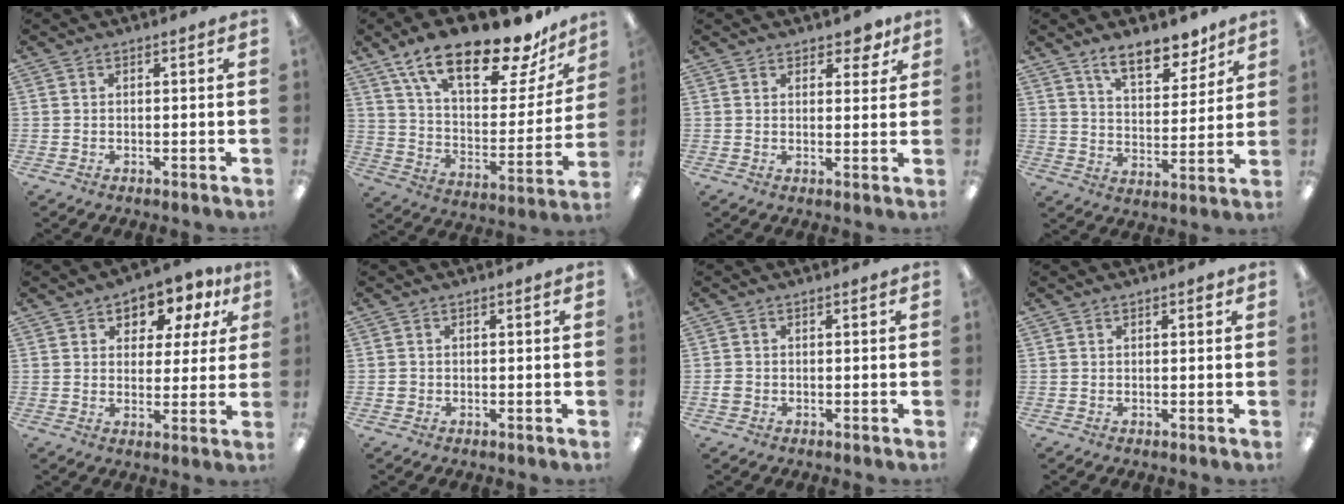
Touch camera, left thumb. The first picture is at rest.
{"total": 23.8, "force": [17.7, 7.8, 13.8], "torque": [-0.224, -0.110, 0.299]}
{"total": 4.5, "force": [3.3, 2.3, 1.9], "torque": [-0.012, -0.012, 0.055]}
{"total": 11.1, "force": [8.8, 4.3, 5.1], "torque": [-0.067, -0.052, 0.156]}
{"total": 7.1, "force": [4.5, 4.8, 2.6], "torque": [-0.041, -0.027, 0.077]}
{"total": 1.0, "force": [-0.1, 0.9, 0.1], "torque": [-0.002, 0.005, -0.004]}
{"total": 1.5, "force": [-0.3, 1.4, 0.6], "torque": [-0.010, 0.004, -0.006]}
{"total": 1.1, "force": [0.7, 0.5, 0.8], "torque": [-0.008, -0.001, 0.009]}